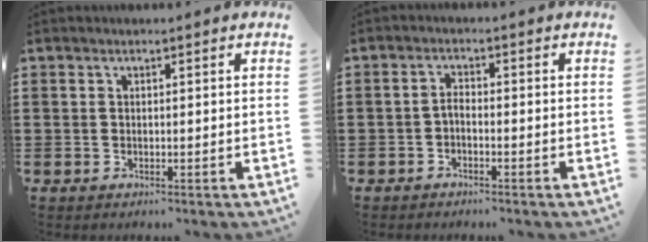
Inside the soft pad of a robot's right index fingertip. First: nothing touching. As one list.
[{"total": 1.5, "force": [-1.1, 0.4, 0.9], "torque": [-0.020, 0.002, -0.023]}]